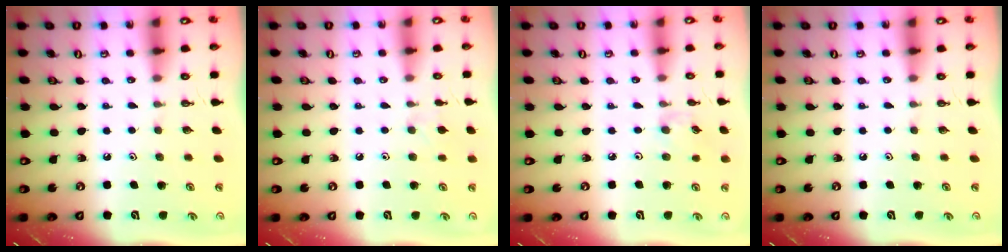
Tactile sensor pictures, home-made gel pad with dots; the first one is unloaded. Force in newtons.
{"total": 5.2, "press": 5.1, "slide": 0.8}
{"total": 3.1, "press": 3.1, "slide": 0.5}
{"total": 0.0}